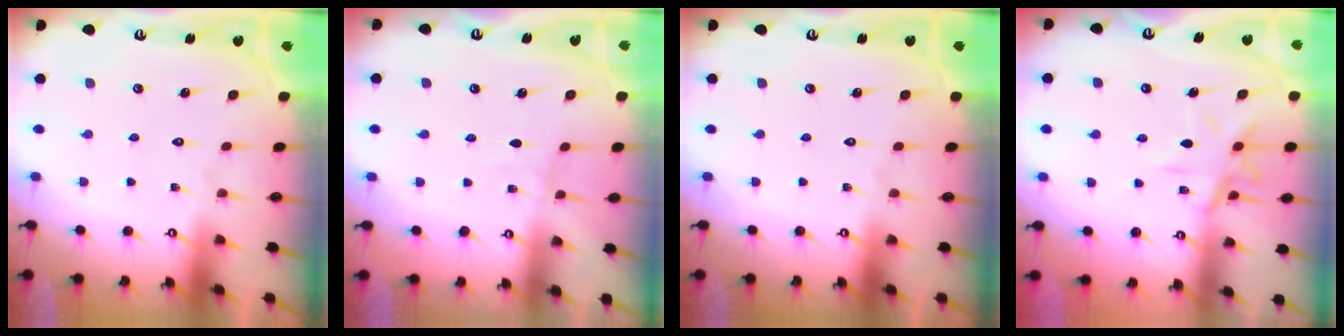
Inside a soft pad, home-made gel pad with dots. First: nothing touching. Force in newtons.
{"total": 3.3, "press": 3.3, "slide": 0.4}
{"total": 0.0}
{"total": 10.6, "press": 10.5, "slide": 0.9}